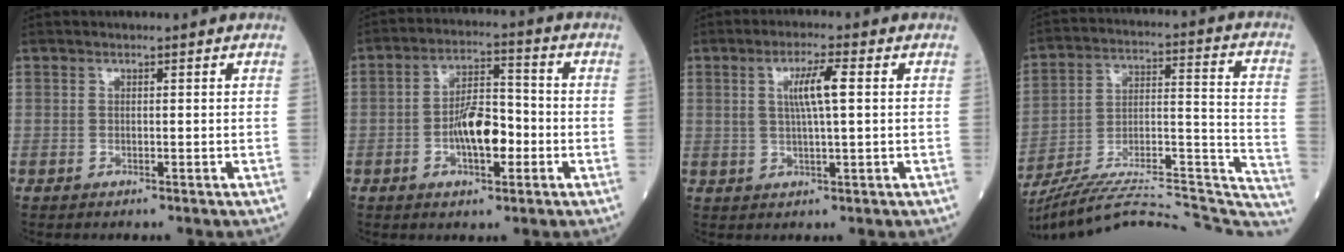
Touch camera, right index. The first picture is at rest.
{"total": 8.4, "force": [-2.0, 3.2, 7.5], "torque": [-0.135, 0.014, -0.037]}
{"total": 5.6, "force": [1.3, 0.3, 5.4], "torque": [-0.101, 0.003, 0.023]}
{"total": 31.1, "force": [-28.5, 3.2, 12.1], "torque": [-0.137, 0.002, -0.409]}